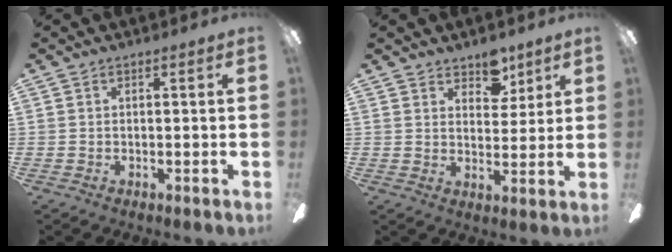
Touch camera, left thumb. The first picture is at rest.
{"total": 7.0, "force": [5.4, 4.0, 2.1], "torque": [-0.004, -0.033, 0.092]}